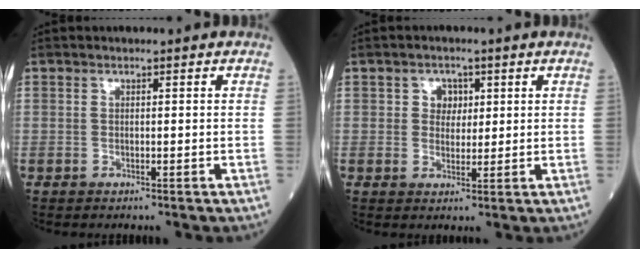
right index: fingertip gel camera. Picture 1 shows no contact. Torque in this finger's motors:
{"motor_torque": [0.02, 0.06, 0.04, 0.02]}